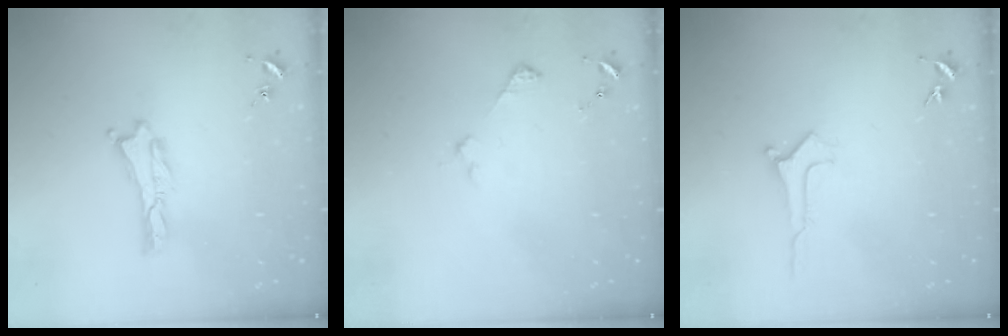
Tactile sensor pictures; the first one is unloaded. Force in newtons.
{"total": 2.9, "press": 2.9, "slide": 0.3}
{"total": 0.0}